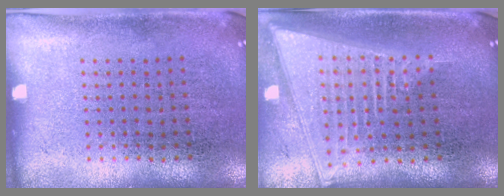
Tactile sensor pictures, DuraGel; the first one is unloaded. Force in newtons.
{"total": 2.1, "press": 1.7, "slide": 1.2}